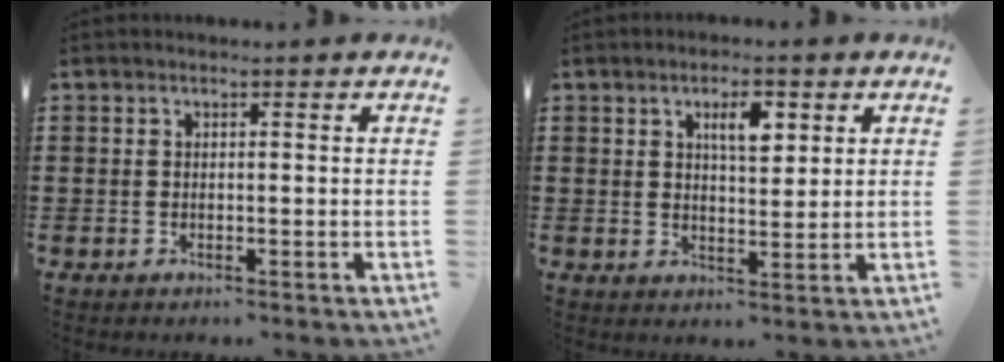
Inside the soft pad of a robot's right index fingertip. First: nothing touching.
{"total": 4.4, "force": [2.0, 1.6, 3.6], "torque": [-0.060, 0.002, 0.029]}